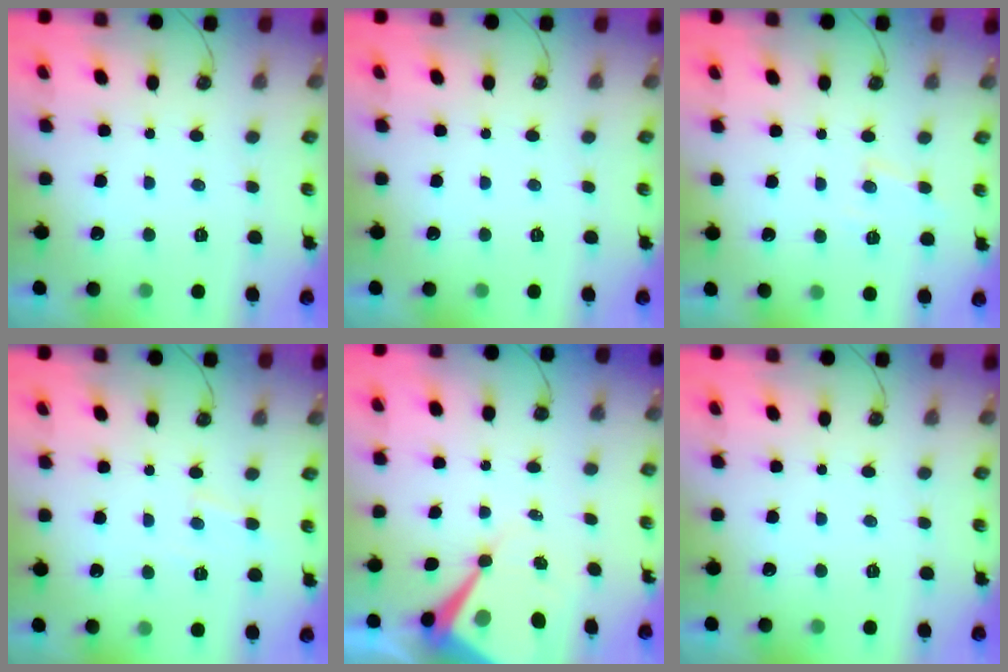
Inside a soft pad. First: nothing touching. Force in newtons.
{"total": 0.0}
{"total": 7.2, "press": 7.2, "slide": 0.5}
{"total": 5.4, "press": 5.4, "slide": 0.7}
{"total": 10.0, "press": 9.9, "slide": 1.0}
{"total": 0.0}